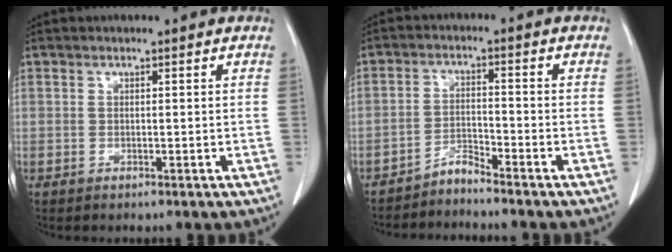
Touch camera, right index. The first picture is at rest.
{"total": 3.0, "force": [-2.9, -0.4, 0.4], "torque": [-0.005, -0.014, -0.055]}